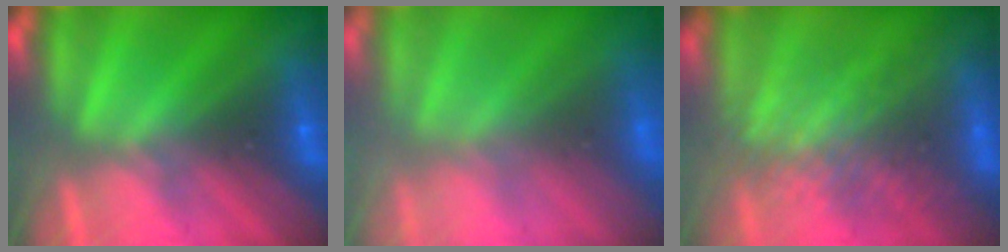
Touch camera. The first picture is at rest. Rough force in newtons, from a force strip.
{"total": 5.9}
{"total": 3.4}